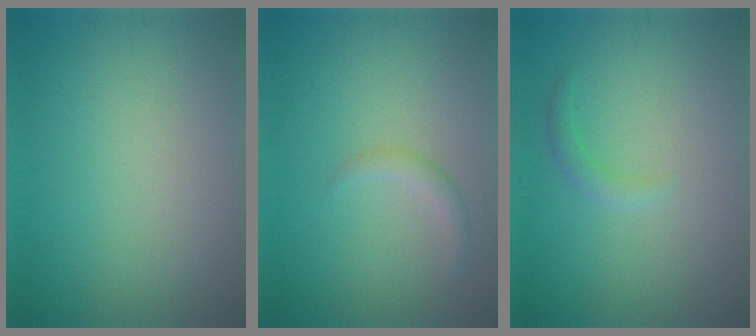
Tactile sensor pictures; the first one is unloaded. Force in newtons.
{"total": 1.3, "press": 1.3, "slide": 0.1}
{"total": 1.1, "press": 1.1, "slide": 0.1}